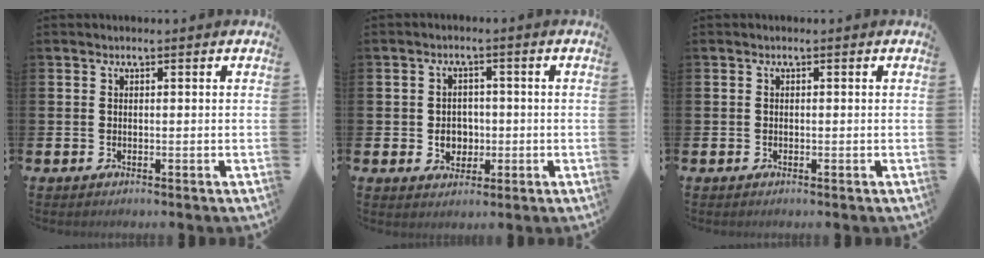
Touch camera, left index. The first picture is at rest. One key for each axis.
{"total": 3.4, "fx": -0.5, "fy": 3.0, "fz": 1.6, "tx": -0.023, "ty": 0.001, "tz": -0.017}
{"total": 0.0}